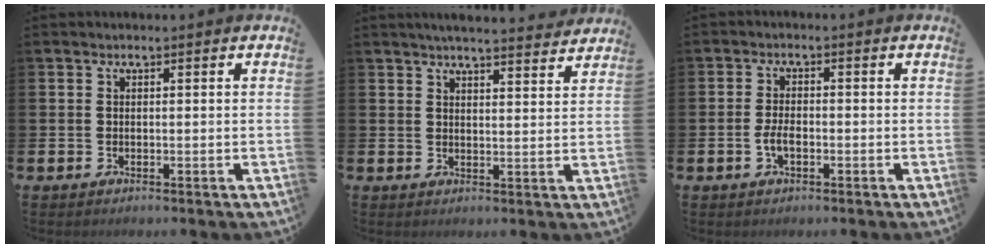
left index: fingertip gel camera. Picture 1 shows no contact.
{"total": 4.5, "force": [4.4, -0.1, 0.9], "torque": [-0.013, -0.027, 0.076]}
{"total": 2.5, "force": [-0.7, 1.2, 2.1], "torque": [-0.033, 0.000, -0.015]}